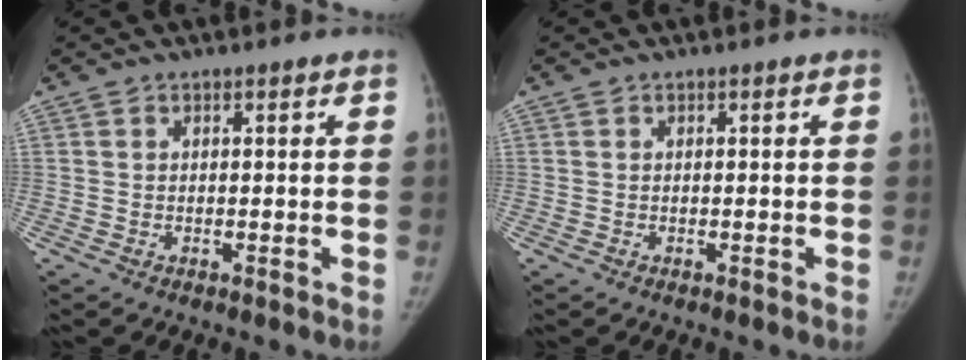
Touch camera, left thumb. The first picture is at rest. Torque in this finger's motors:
{"motor_torque": [-0.13, -0.03, 0.32, -0.31, 0.01]}